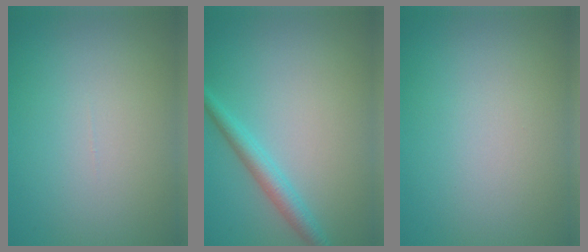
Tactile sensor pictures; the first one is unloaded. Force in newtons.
{"total": 2.5, "press": 2.5, "slide": 0.0}
{"total": 0.0}